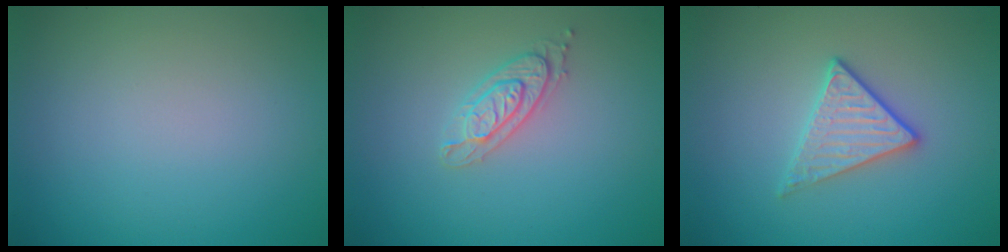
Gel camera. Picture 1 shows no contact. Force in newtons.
{"total": 2.1, "press": 2.0, "slide": 0.4}
{"total": 2.8, "press": 2.6, "slide": 1.1}